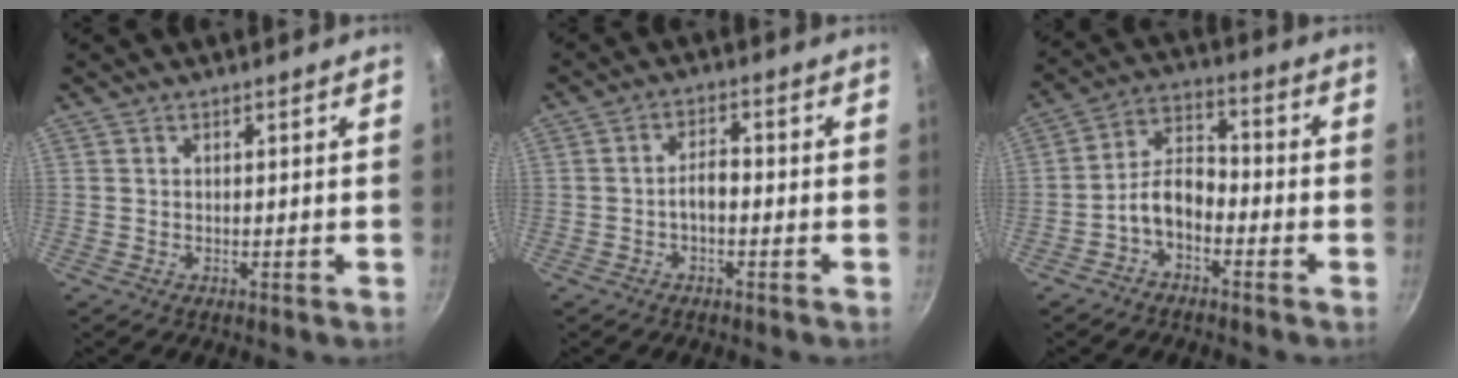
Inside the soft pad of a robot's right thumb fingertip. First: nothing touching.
{"total": 3.4, "force": [-1.2, 1.7, 2.7], "torque": [-0.038, 0.023, -0.025]}
{"total": 7.3, "force": [-3.5, 4.3, 4.8], "torque": [-0.075, 0.052, -0.074]}